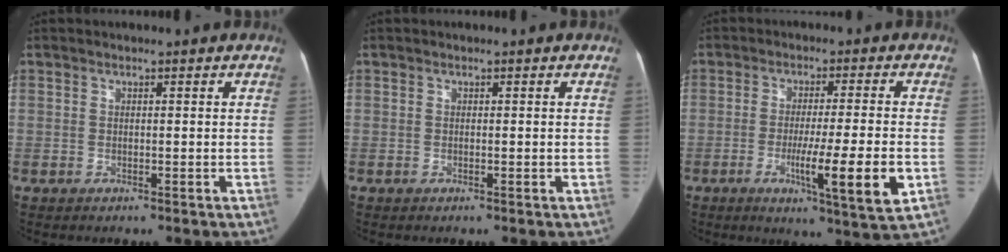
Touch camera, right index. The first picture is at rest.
{"total": 0.0}
{"total": 11.2, "force": [-3.2, -0.4, 10.8], "torque": [-0.172, -0.030, -0.053]}